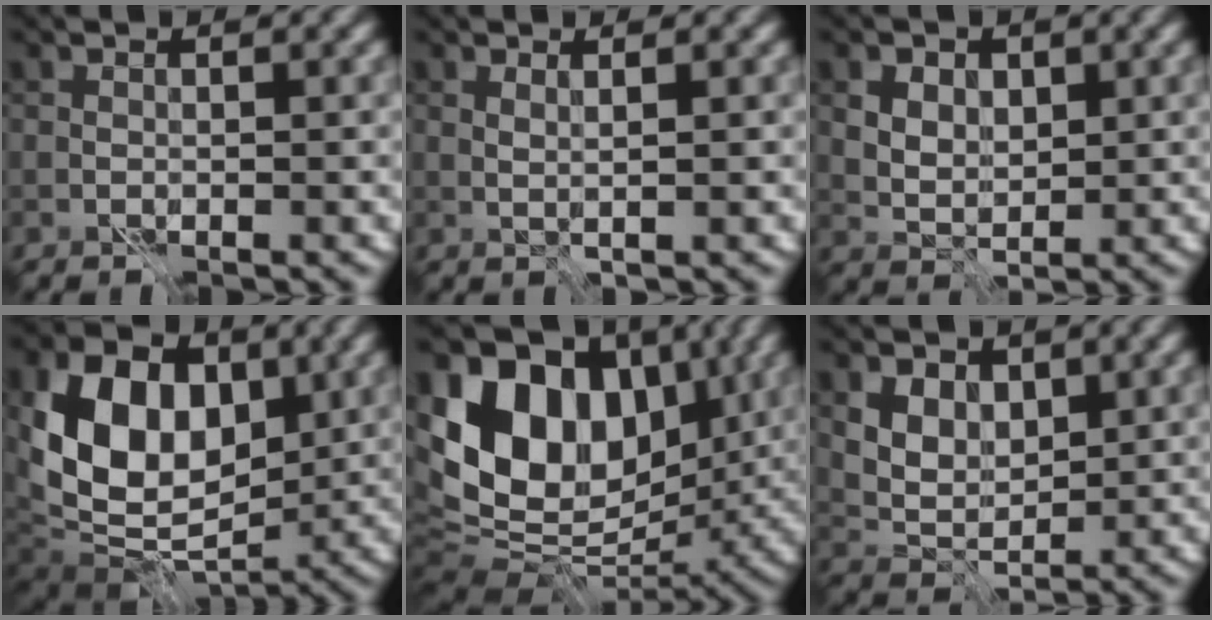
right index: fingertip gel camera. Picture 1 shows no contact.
{"total": 0.8, "force": [0.6, -0.2, 0.4], "torque": [-0.011, 0.000, 0.009]}
{"total": 4.0, "force": [1.8, 2.8, 2.3], "torque": [-0.051, 0.008, 0.031]}
{"total": 11.3, "force": [2.2, 7.8, 7.8], "torque": [-0.129, -0.002, 0.029]}
{"total": 15.4, "force": [3.2, 10.8, 10.6], "torque": [-0.176, 0.028, 0.060]}
{"total": 3.6, "force": [1.5, 2.6, 2.1], "torque": [-0.043, -0.013, 0.029]}